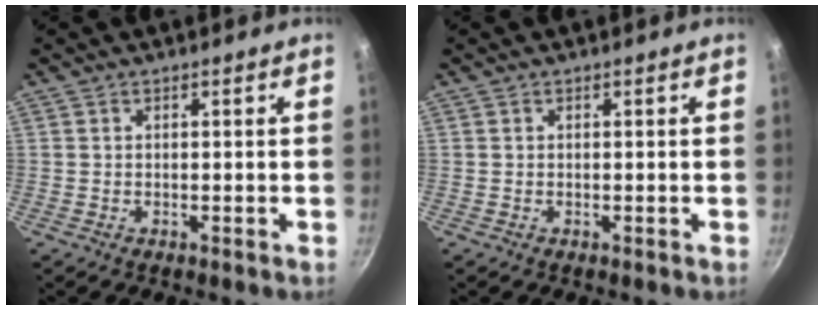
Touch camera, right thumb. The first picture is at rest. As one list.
[{"total": 0.0}]